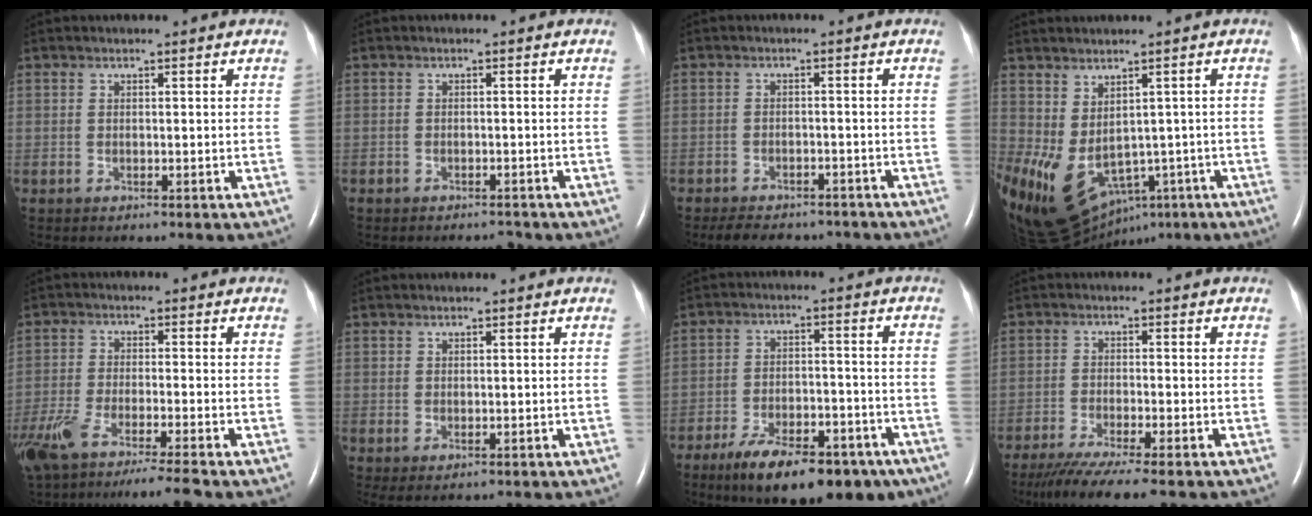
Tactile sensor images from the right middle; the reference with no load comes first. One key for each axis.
{"total": 1.3, "fx": -1.1, "fy": 0.7, "fz": 0.2, "tx": -0.004, "ty": 0.002, "tz": -0.015}
{"total": 9.0, "fx": -7.9, "fy": 3.5, "fz": 2.5, "tx": -0.045, "ty": -0.001, "tz": -0.098}
{"total": 18.7, "fx": -9.2, "fy": 10.7, "fz": 12.3, "tx": -0.267, "ty": -0.033, "tz": -0.118}
{"total": 12.1, "fx": -9.3, "fy": 0.0, "fz": 7.6, "tx": -0.139, "ty": -0.029, "tz": -0.157}
{"total": 1.0, "fx": 0.2, "fy": 0.5, "fz": 0.8, "tx": -0.023, "ty": -0.006, "tz": 0.011}
{"total": 15.9, "fx": -10.9, "fy": 6.1, "fz": 9.8, "tx": -0.130, "ty": 0.004, "tz": -0.164}
{"total": 8.4, "fx": -6.7, "fy": -0.1, "fz": 5.0, "tx": -0.082, "ty": -0.023, "tz": -0.109}